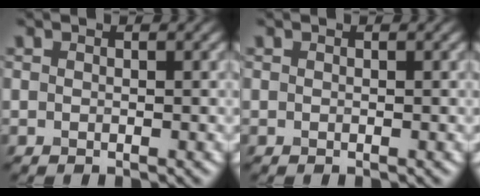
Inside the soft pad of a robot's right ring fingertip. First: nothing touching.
{"total": 0.0}